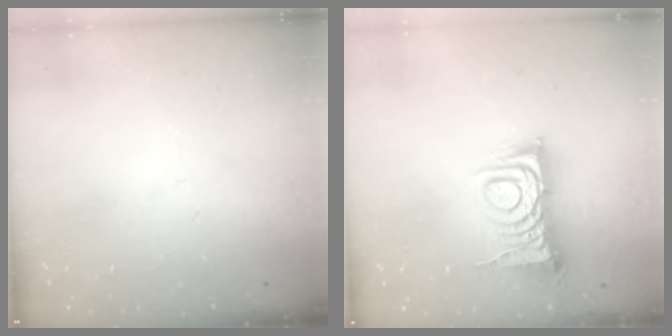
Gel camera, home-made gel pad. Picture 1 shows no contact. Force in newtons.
{"total": 9.8, "press": 9.8, "slide": 1.1}